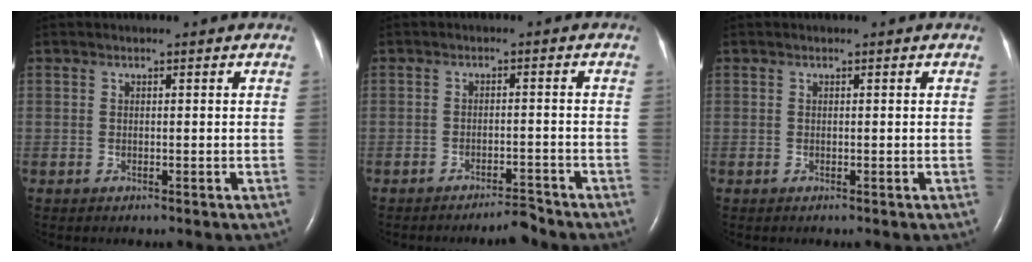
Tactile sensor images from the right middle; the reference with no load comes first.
{"total": 2.9, "force": [-2.8, 0.1, 0.9], "torque": [-0.011, -0.007, -0.045]}
{"total": 0.0}